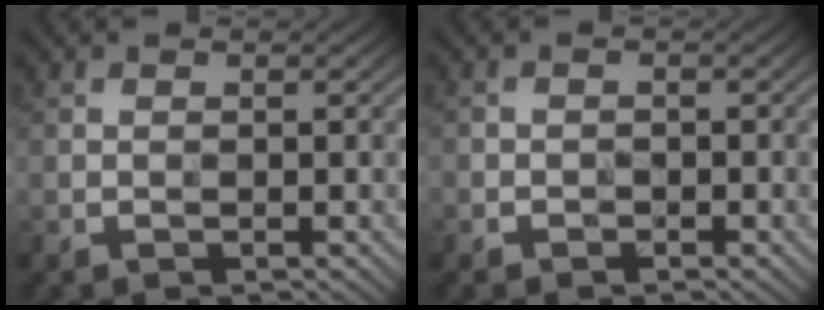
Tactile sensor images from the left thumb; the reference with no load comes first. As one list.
[{"total": 1.2, "force": [-1.0, 0.6, -0.4], "torque": [0.010, -0.003, -0.025]}]